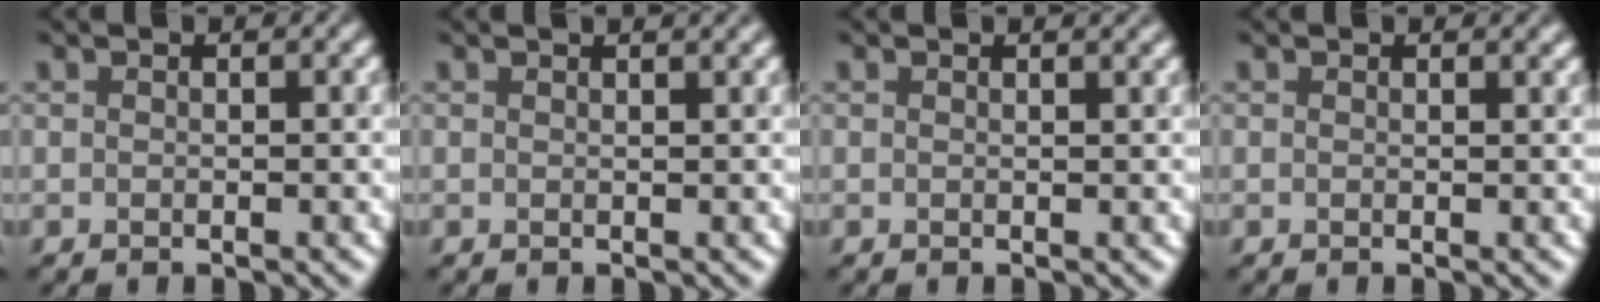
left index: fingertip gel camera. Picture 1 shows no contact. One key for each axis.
{"total": 1.6, "fx": 1.1, "fy": 0.4, "fz": 1.0, "tx": -0.005, "ty": 0.002, "tz": -0.002}
{"total": 1.0, "fx": 0.8, "fy": 0.2, "fz": 0.6, "tx": -0.007, "ty": -0.001, "tz": 0.002}
{"total": 0.6, "fx": 0.5, "fy": 0.2, "fz": 0.3, "tx": -0.004, "ty": -0.003, "tz": 0.004}